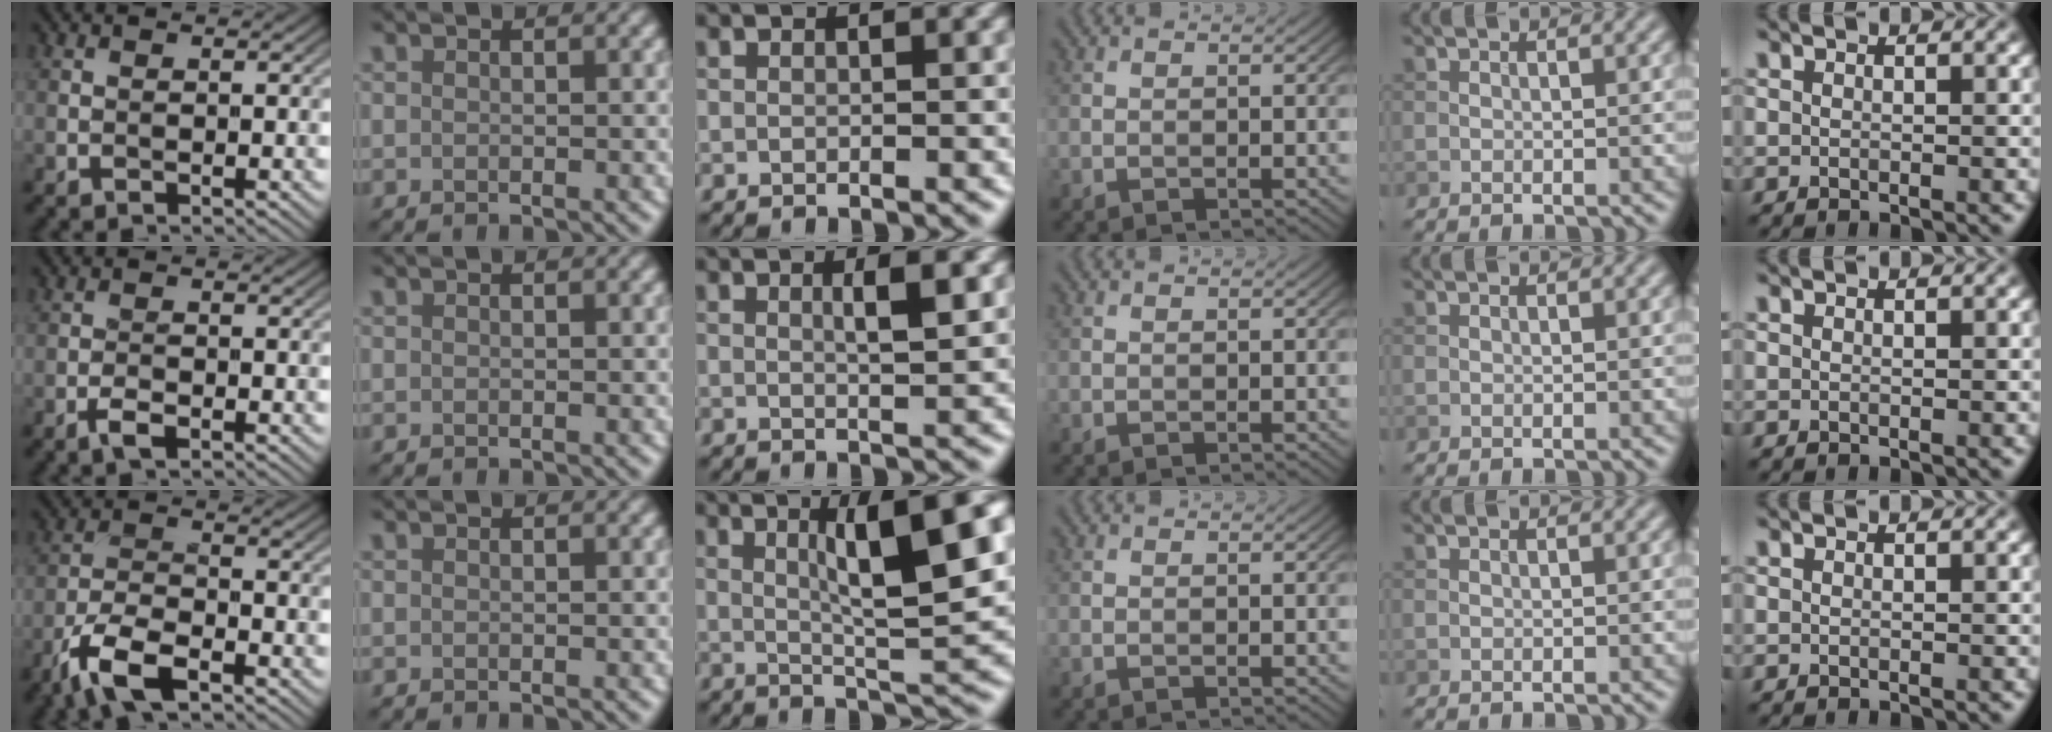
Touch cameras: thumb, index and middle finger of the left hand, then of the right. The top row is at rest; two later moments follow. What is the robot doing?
{"motion": "screw", "object": "medicine bottle"}